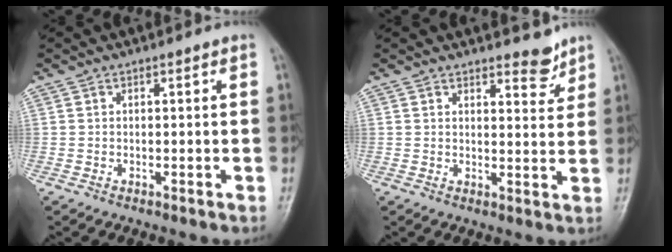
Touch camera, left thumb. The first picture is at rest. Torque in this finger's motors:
{"motor_torque": [-0.22, -0.06, -0.20, -0.13, 0.08]}